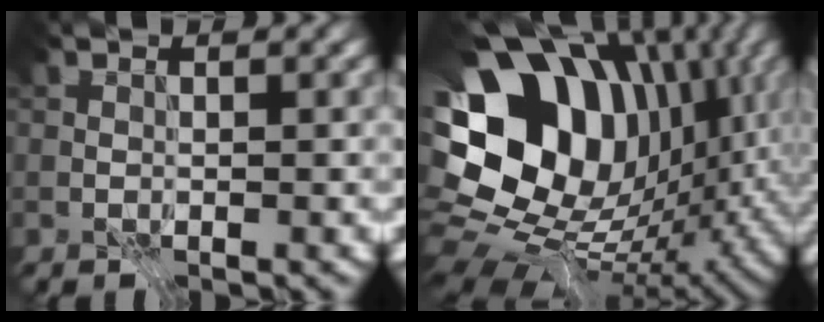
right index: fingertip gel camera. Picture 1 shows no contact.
{"total": 18.5, "force": [3.7, 14.3, 11.2], "torque": [-0.181, -0.004, 0.086]}